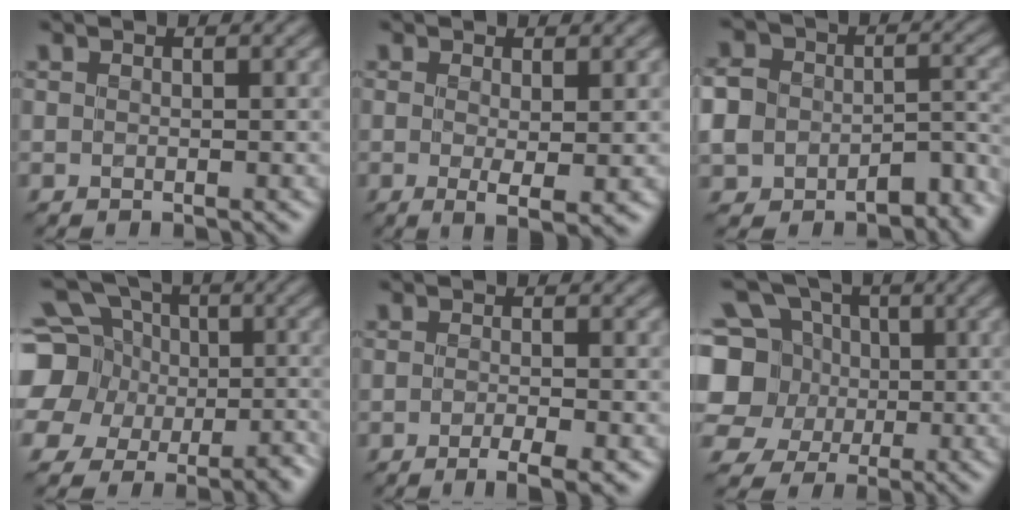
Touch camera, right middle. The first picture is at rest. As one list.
[{"total": 2.5, "force": [0.1, 0.5, 2.4], "torque": [-0.046, -0.009, 0.002]}, {"total": 10.2, "force": [-5.9, 7.3, 3.9], "torque": [-0.077, -0.010, -0.094]}, {"total": 12.2, "force": [-0.2, 11.1, 5.1], "torque": [-0.154, 0.008, -0.019]}, {"total": 3.0, "force": [-1.5, 0.6, 2.5], "torque": [-0.045, -0.001, -0.027]}, {"total": 10.5, "force": [1.2, 9.3, 4.7], "torque": [-0.125, 0.021, -0.015]}]